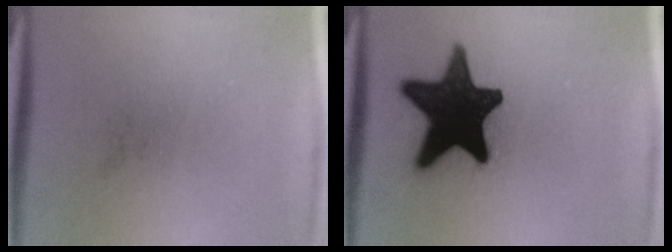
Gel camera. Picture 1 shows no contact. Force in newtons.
{"total": 19.2}